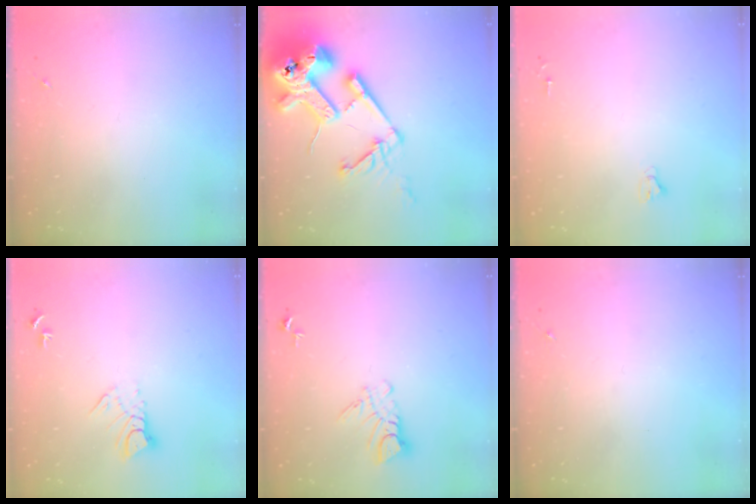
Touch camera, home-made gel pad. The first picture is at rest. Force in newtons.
{"total": 21.7, "press": 21.5, "slide": 2.7}
{"total": 2.4, "press": 2.4, "slide": 0.2}
{"total": 6.6, "press": 6.6, "slide": 0.7}
{"total": 6.6, "press": 6.5, "slide": 0.6}
{"total": 0.0}